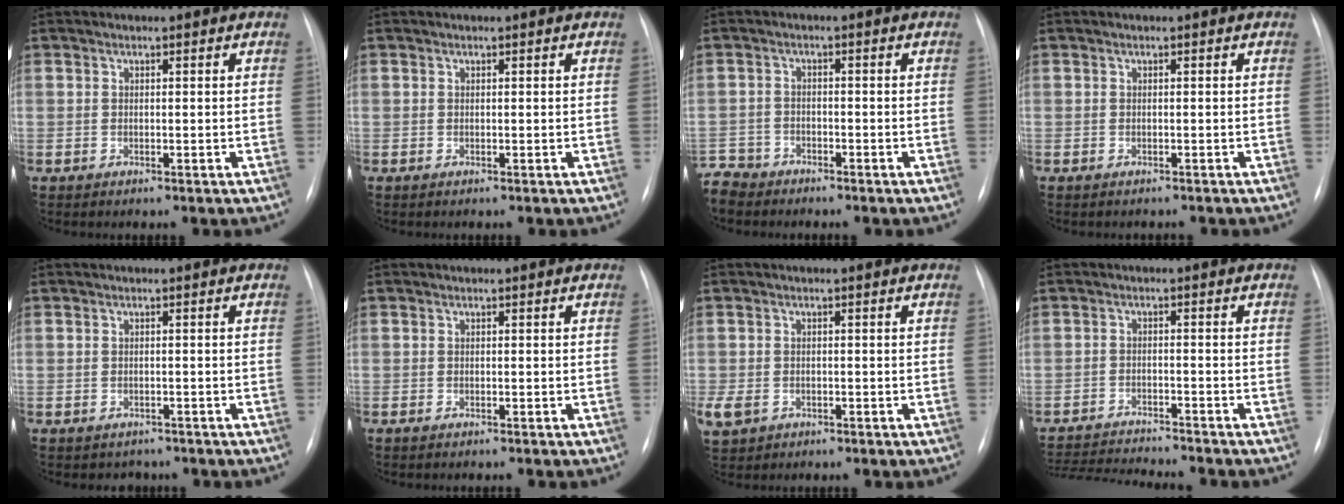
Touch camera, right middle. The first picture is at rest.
{"total": 0.0}
{"total": 4.9, "force": [-4.5, 1.9, -0.2], "torque": [0.009, -0.009, -0.092]}
{"total": 1.6, "force": [-1.5, 0.5, 0.3], "torque": [-0.008, -0.002, -0.017]}
{"total": 2.1, "force": [-1.7, 1.3, -0.1], "torque": [-0.004, 0.007, -0.022]}
{"total": 0.7, "force": [-0.6, 0.1, 0.4], "torque": [-0.009, -0.002, -0.008]}
{"total": 4.5, "force": [-2.0, 3.5, 2.1], "torque": [-0.050, -0.002, -0.028]}
{"total": 11.5, "force": [-11.0, -0.1, 3.5], "torque": [-0.052, -0.005, -0.170]}